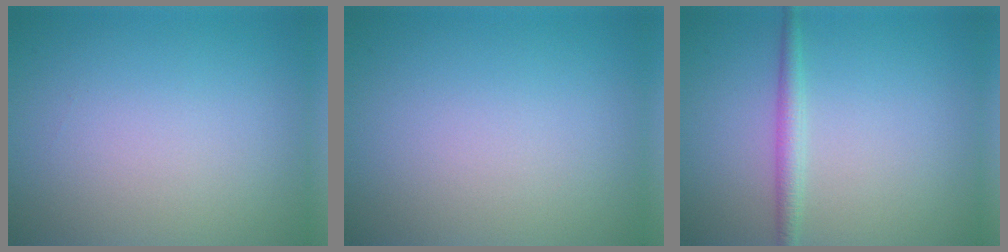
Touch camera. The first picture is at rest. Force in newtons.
{"total": 0.0}
{"total": 1.8, "press": 1.8, "slide": 0.0}